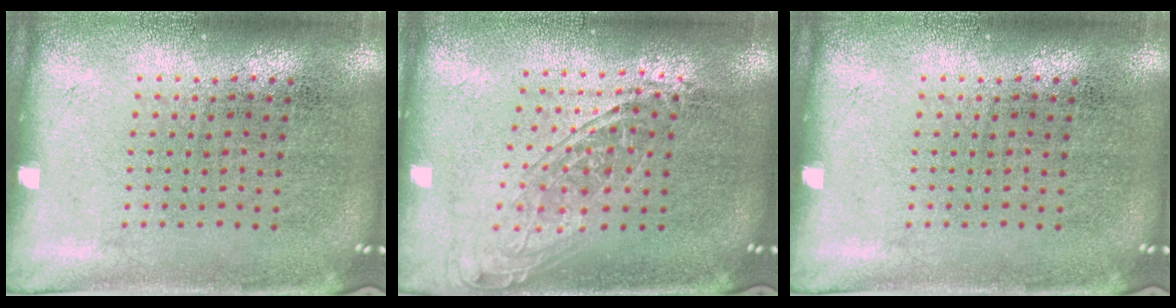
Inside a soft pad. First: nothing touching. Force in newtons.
{"total": 1.6, "press": 1.2, "slide": 1.0}
{"total": 0.0}